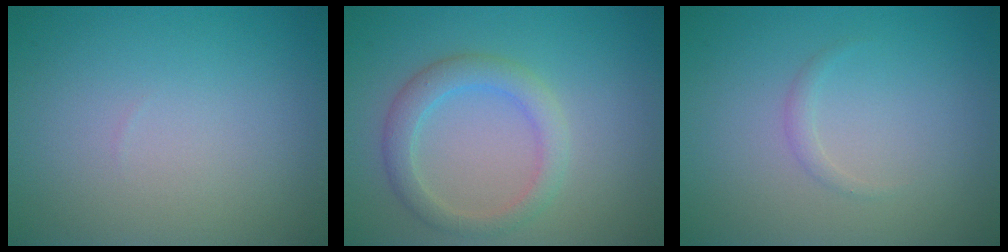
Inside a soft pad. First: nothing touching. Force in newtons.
{"total": 3.1, "press": 3.1, "slide": 0.1}
{"total": 0.8, "press": 0.8, "slide": 0.0}